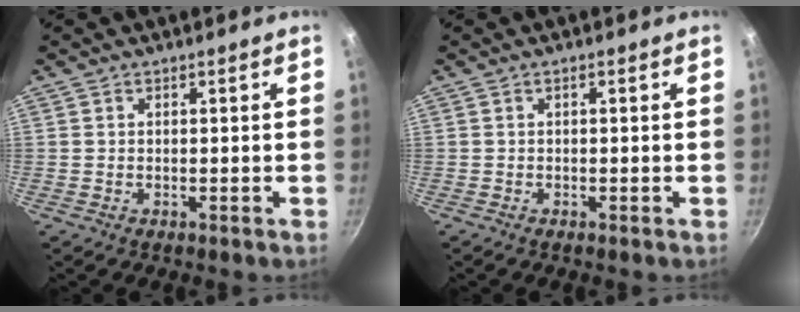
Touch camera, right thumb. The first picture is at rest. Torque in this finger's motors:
{"motor_torque": [0.27, -0.23, 0.09, 0.37, 0.03]}